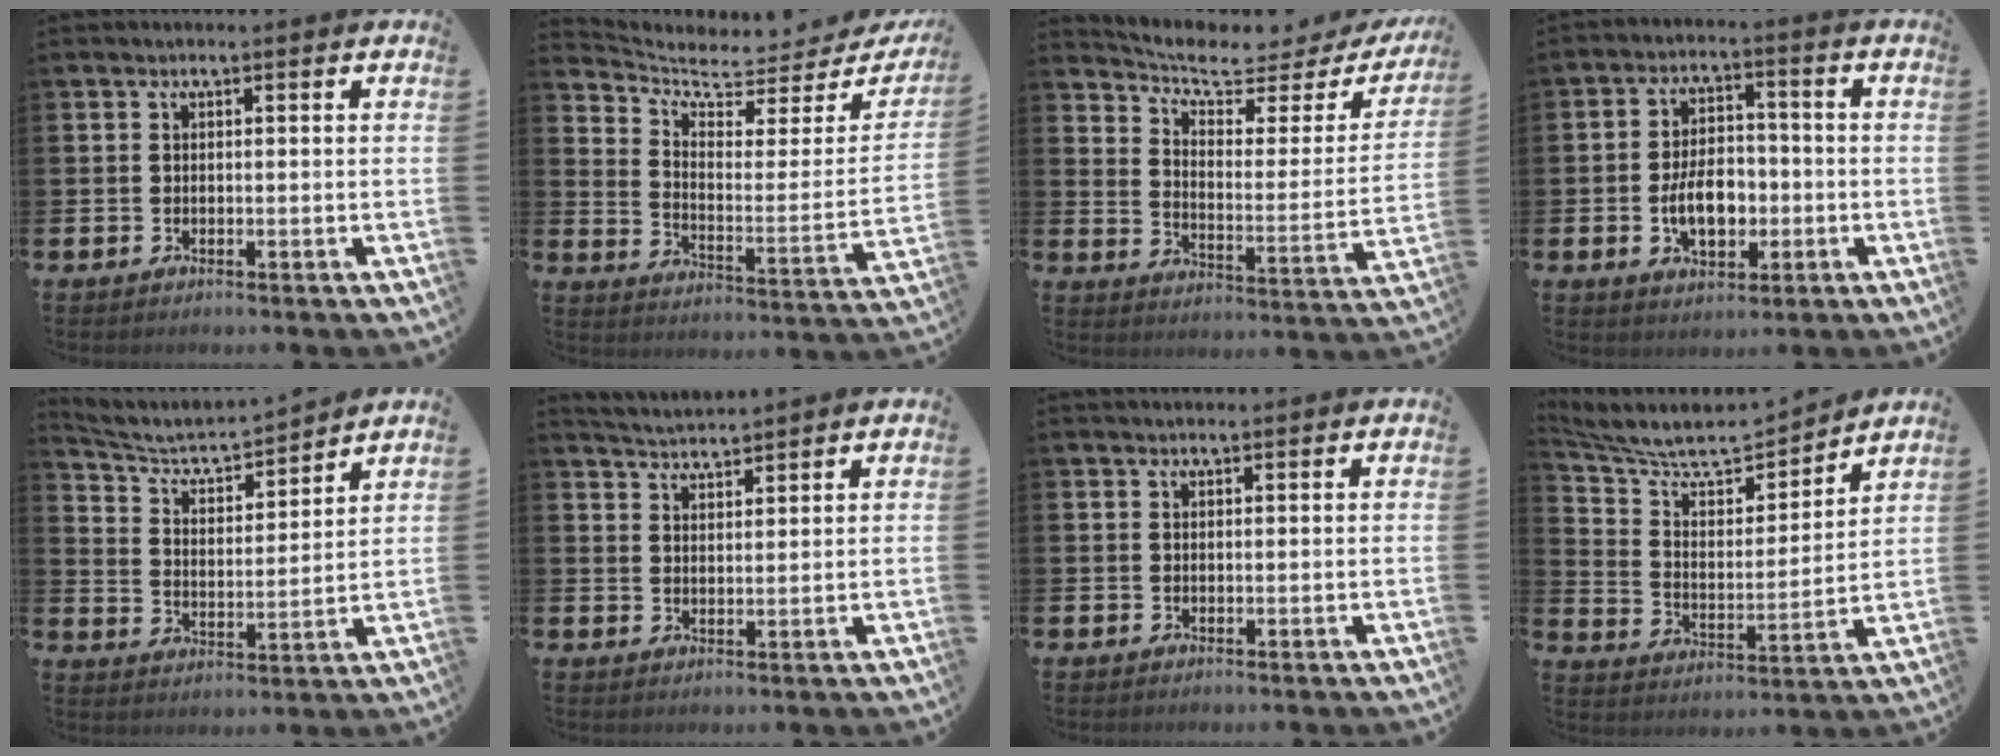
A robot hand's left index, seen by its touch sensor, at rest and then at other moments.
{"total": 5.6, "force": [5.0, 1.9, 1.7], "torque": [-0.059, -0.049, 0.079]}
{"total": 6.0, "force": [5.1, 1.8, 2.6], "torque": [-0.068, -0.044, 0.076]}
{"total": 6.4, "force": [-1.7, 4.0, 4.8], "torque": [-0.067, 0.006, -0.035]}
{"total": 5.1, "force": [4.6, 1.2, 1.6], "torque": [-0.061, -0.037, 0.073]}
{"total": 3.5, "force": [3.5, -0.1, 0.0], "torque": [-0.007, -0.022, 0.063]}
{"total": 0.7, "force": [0.7, 0.1, 0.2], "torque": [0.007, -0.003, 0.011]}
{"total": 7.7, "force": [7.0, 1.9, 2.7], "torque": [-0.091, -0.056, 0.118]}